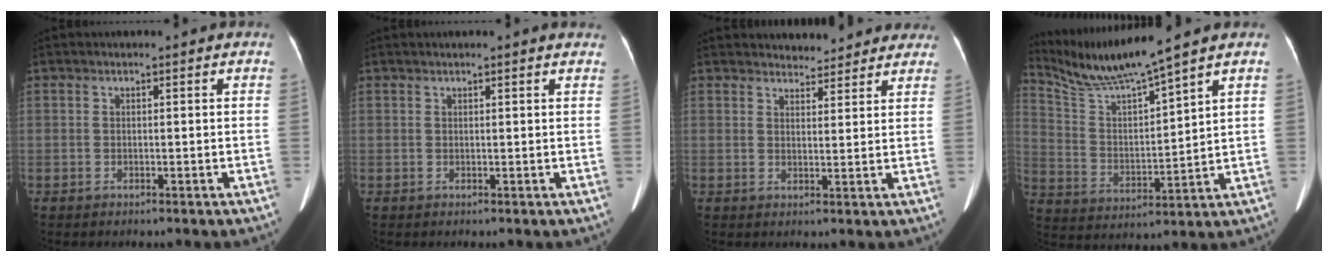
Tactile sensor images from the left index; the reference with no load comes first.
{"total": 3.4, "force": [3.1, 0.0, 1.3], "torque": [-0.016, 0.020, 0.030]}
{"total": 7.8, "force": [7.3, 2.6, 0.5], "torque": [0.016, 0.015, 0.072]}
{"total": 11.1, "force": [10.0, -2.0, 4.5], "torque": [-0.100, -0.001, 0.201]}